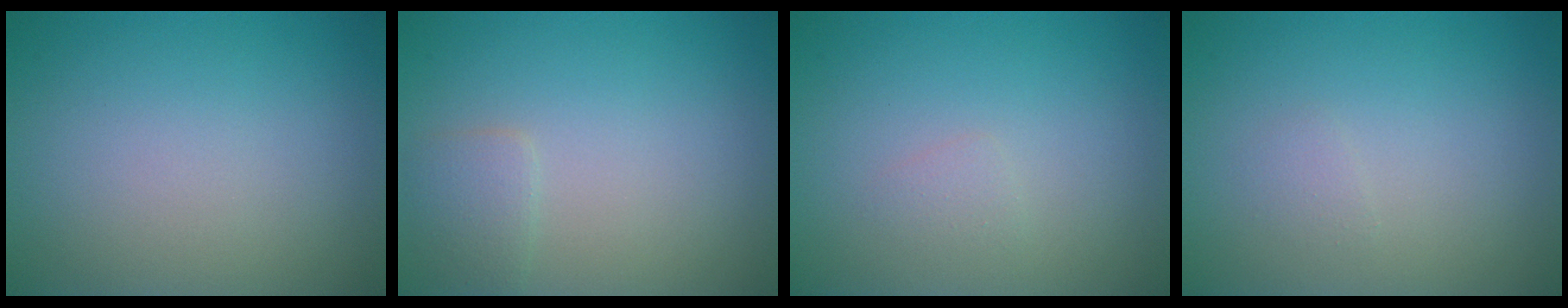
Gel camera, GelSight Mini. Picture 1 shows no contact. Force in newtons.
{"total": 1.5, "press": 1.5, "slide": 0.0}
{"total": 0.7, "press": 0.7, "slide": 0.0}
{"total": 0.6, "press": 0.6, "slide": 0.1}